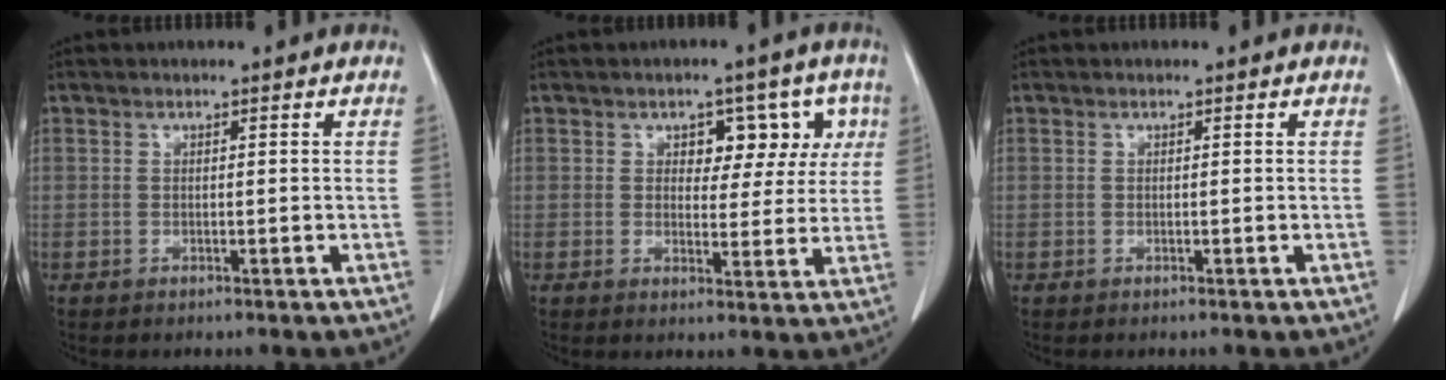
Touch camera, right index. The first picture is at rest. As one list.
[{"total": 6.9, "force": [2.7, 4.4, 4.6], "torque": [-0.039, 0.024, 0.033]}, {"total": 0.0}]